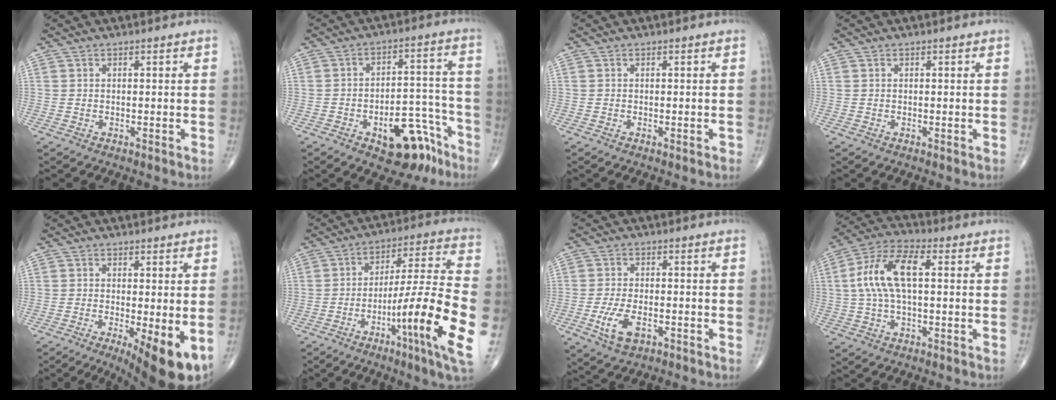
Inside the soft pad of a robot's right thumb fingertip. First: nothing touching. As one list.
[{"total": 13.4, "force": [-7.6, 6.6, 8.8], "torque": [-0.081, 0.069, -0.098]}, {"total": 0.7, "force": [-0.4, 0.2, 0.5], "torque": [-0.007, -0.001, -0.005]}, {"total": 0.0}, {"total": 10.8, "force": [-3.7, 3.0, 9.8], "torque": [-0.137, -0.022, -0.049]}, {"total": 20.9, "force": [-6.7, 1.8, 19.8], "torque": [-0.320, 0.016, -0.103]}, {"total": 6.4, "force": [-2.4, 3.2, 5.0], "torque": [-0.103, 0.004, -0.041]}, {"total": 12.1, "force": [1.5, 5.4, 10.8], "torque": [-0.227, 0.033, 0.024]}]